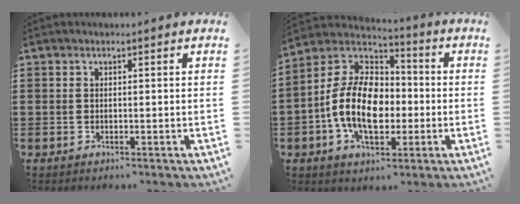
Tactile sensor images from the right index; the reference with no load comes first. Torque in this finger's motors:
{"motor_torque": [2.14, 0.00, 1.05, 0.21]}